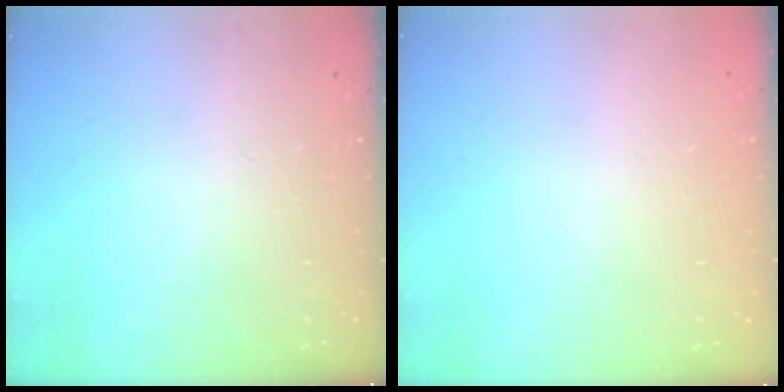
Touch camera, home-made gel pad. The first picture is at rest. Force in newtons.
{"total": 0.0}